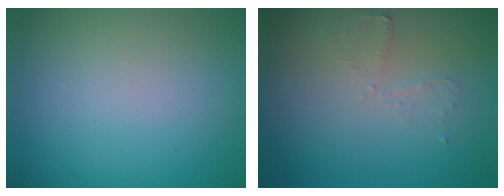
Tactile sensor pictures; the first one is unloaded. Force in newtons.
{"total": 1.6, "press": 1.5, "slide": 0.2}